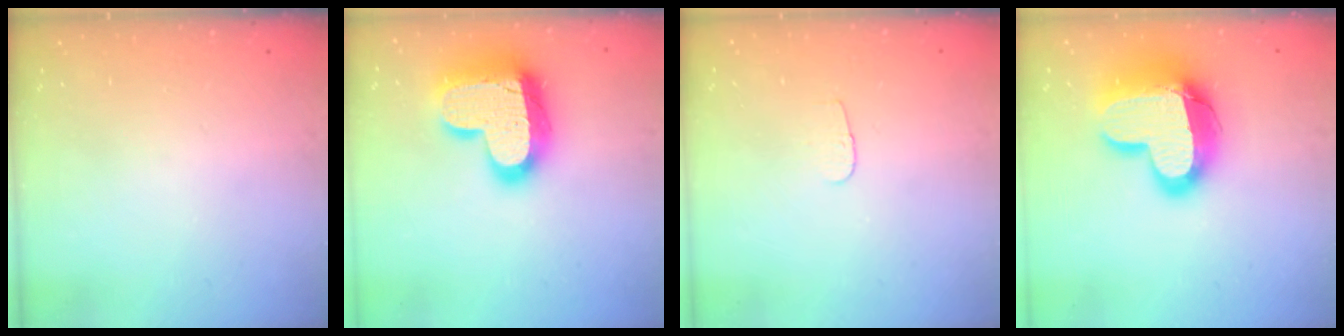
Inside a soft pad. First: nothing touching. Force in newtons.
{"total": 21.1, "press": 21.0, "slide": 1.5}
{"total": 2.9, "press": 2.8, "slide": 0.3}
{"total": 18.9, "press": 18.9, "slide": 1.2}